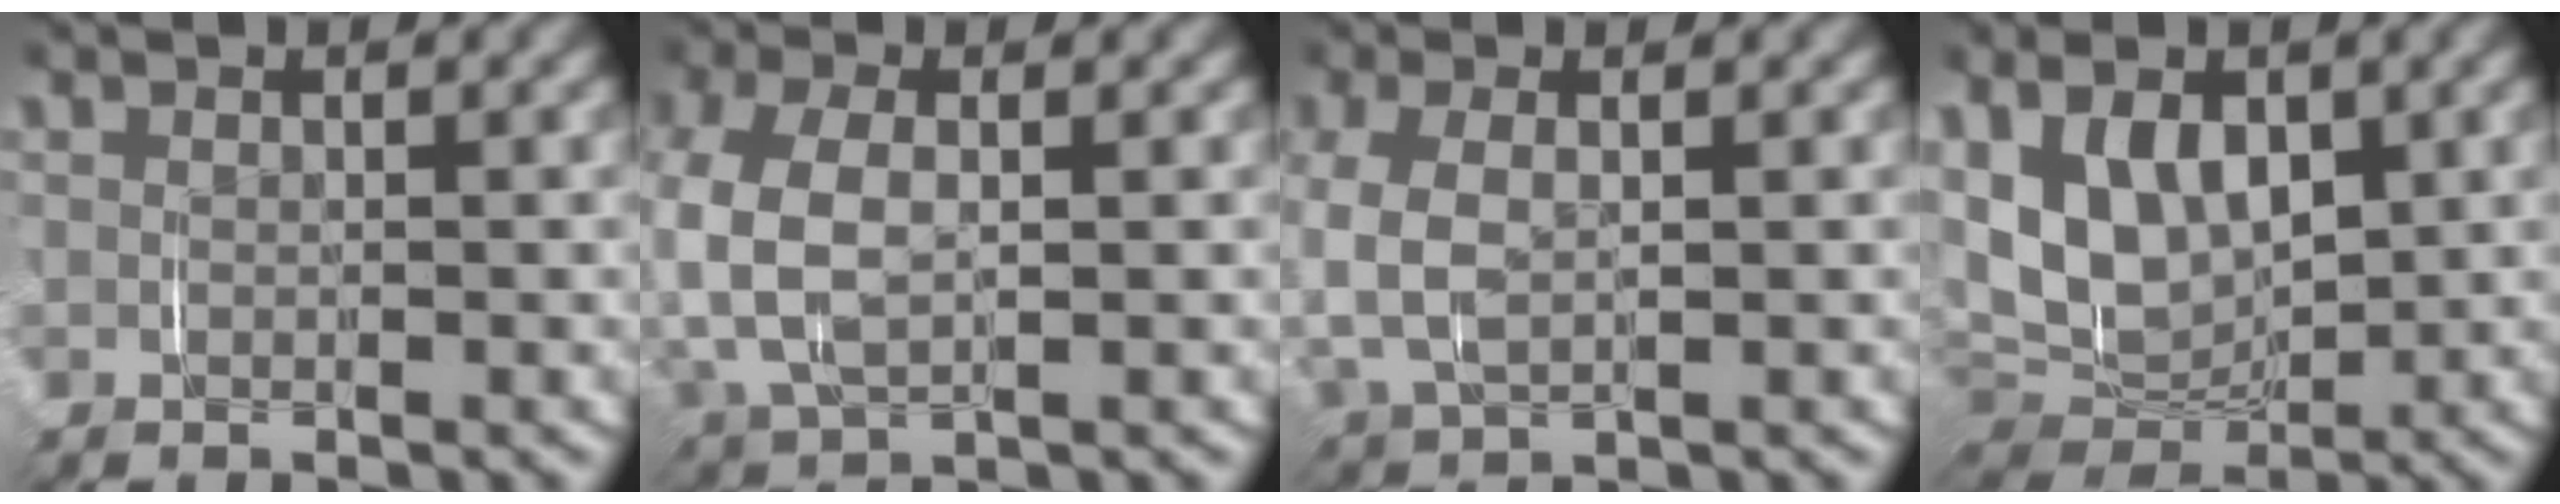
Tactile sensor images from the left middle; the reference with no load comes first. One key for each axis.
{"total": 7.1, "fx": 0.3, "fy": 4.9, "fz": 5.1, "tx": -0.154, "ty": -0.009, "tz": 0.013}
{"total": 4.7, "fx": 0.5, "fy": 3.1, "fz": 3.4, "tx": -0.105, "ty": -0.004, "tz": 0.017}
{"total": 11.6, "fx": 1.3, "fy": 8.8, "fz": 7.4, "tx": -0.157, "ty": -0.020, "tz": 0.029}